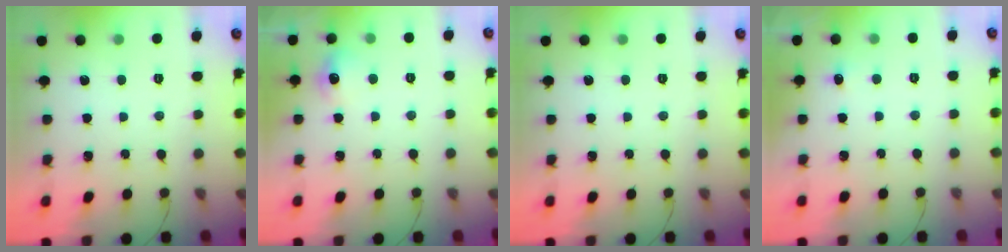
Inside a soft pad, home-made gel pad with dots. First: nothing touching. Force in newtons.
{"total": 6.8, "press": 6.7, "slide": 1.0}
{"total": 0.0}
{"total": 3.4, "press": 3.3, "slide": 1.0}